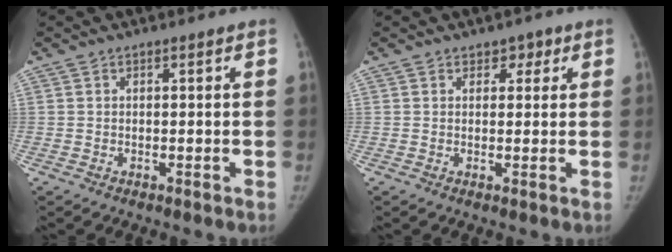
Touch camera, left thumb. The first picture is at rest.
{"total": 2.5, "force": [1.4, 1.7, 1.0], "torque": [0.008, -0.005, 0.015]}